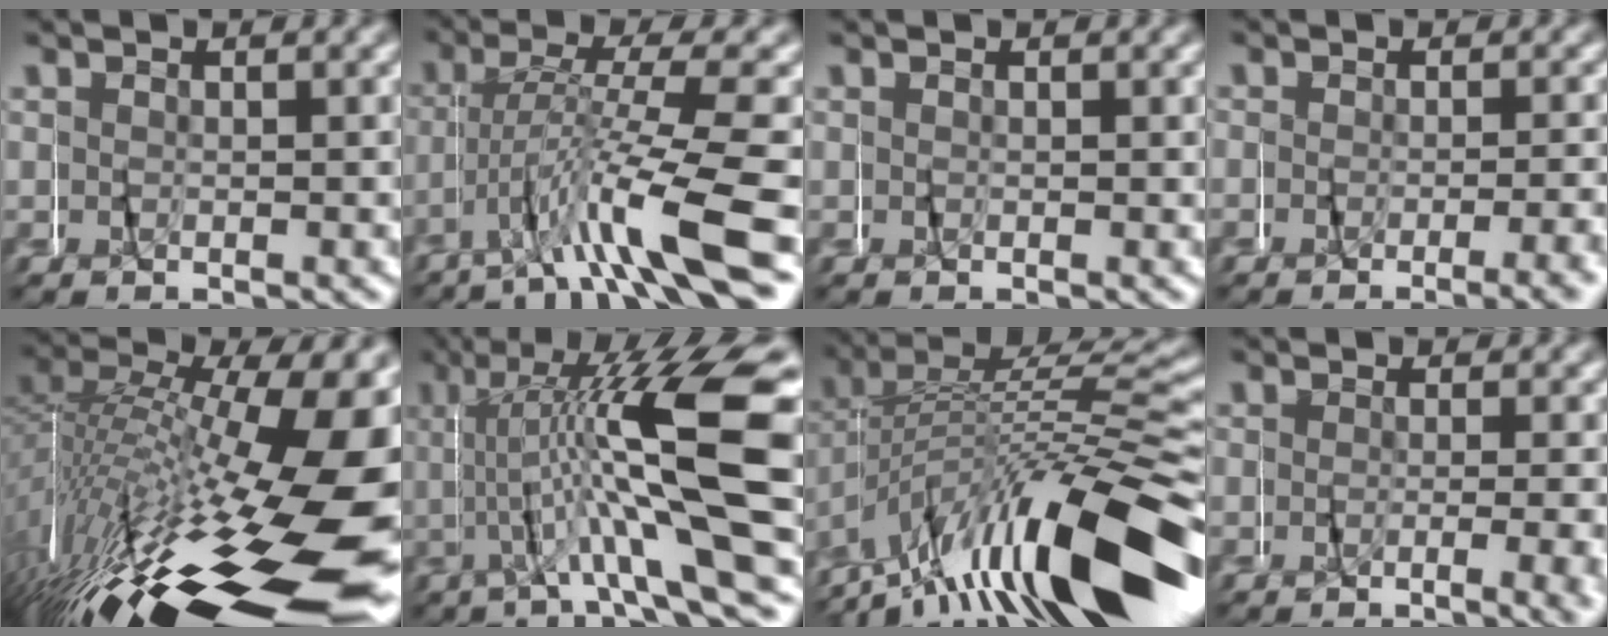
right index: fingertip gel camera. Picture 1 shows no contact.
{"total": 6.7, "force": [-3.8, 0.7, 5.4], "torque": [-0.100, 0.005, -0.063]}
{"total": 0.0}
{"total": 2.0, "force": [-1.5, 0.3, 1.2], "torque": [-0.010, -0.002, -0.026]}
{"total": 22.7, "force": [-8.5, 10.1, 18.4], "torque": [-0.257, -0.041, -0.099]}
{"total": 13.1, "force": [1.9, 3.3, 12.5], "torque": [-0.181, 0.031, 0.019]}
{"total": 13.4, "force": [-4.9, 6.4, 10.7], "torque": [-0.175, -0.011, -0.068]}
{"total": 2.5, "force": [-1.0, 0.4, 2.2], "torque": [-0.016, -0.002, -0.018]}